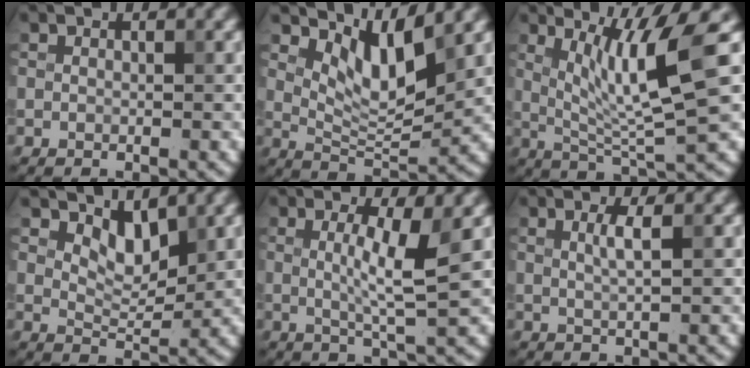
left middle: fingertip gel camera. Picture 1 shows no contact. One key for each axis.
{"total": 4.7, "fx": 2.8, "fy": 1.6, "fz": 3.4, "tx": -0.070, "ty": -0.013, "tz": 0.053}
{"total": 6.5, "fx": 1.8, "fy": 0.2, "fz": 6.3, "tx": -0.122, "ty": -0.004, "tz": 0.042}
{"total": 2.8, "fx": 2.1, "fy": 1.1, "fz": 1.5, "tx": -0.034, "ty": -0.012, "tz": 0.034}
{"total": 3.8, "fx": 0.4, "fy": 0.3, "fz": 3.8, "tx": -0.071, "ty": -0.004, "tz": 0.009}
{"total": 1.2, "fx": 0.4, "fy": -0.1, "fz": 1.1, "tx": -0.024, "ty": 0.003, "tz": 0.009}